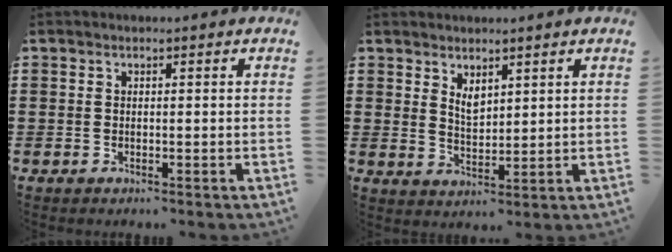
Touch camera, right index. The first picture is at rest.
{"total": 2.7, "force": [2.0, 1.3, 1.4], "torque": [-0.024, 0.000, 0.035]}